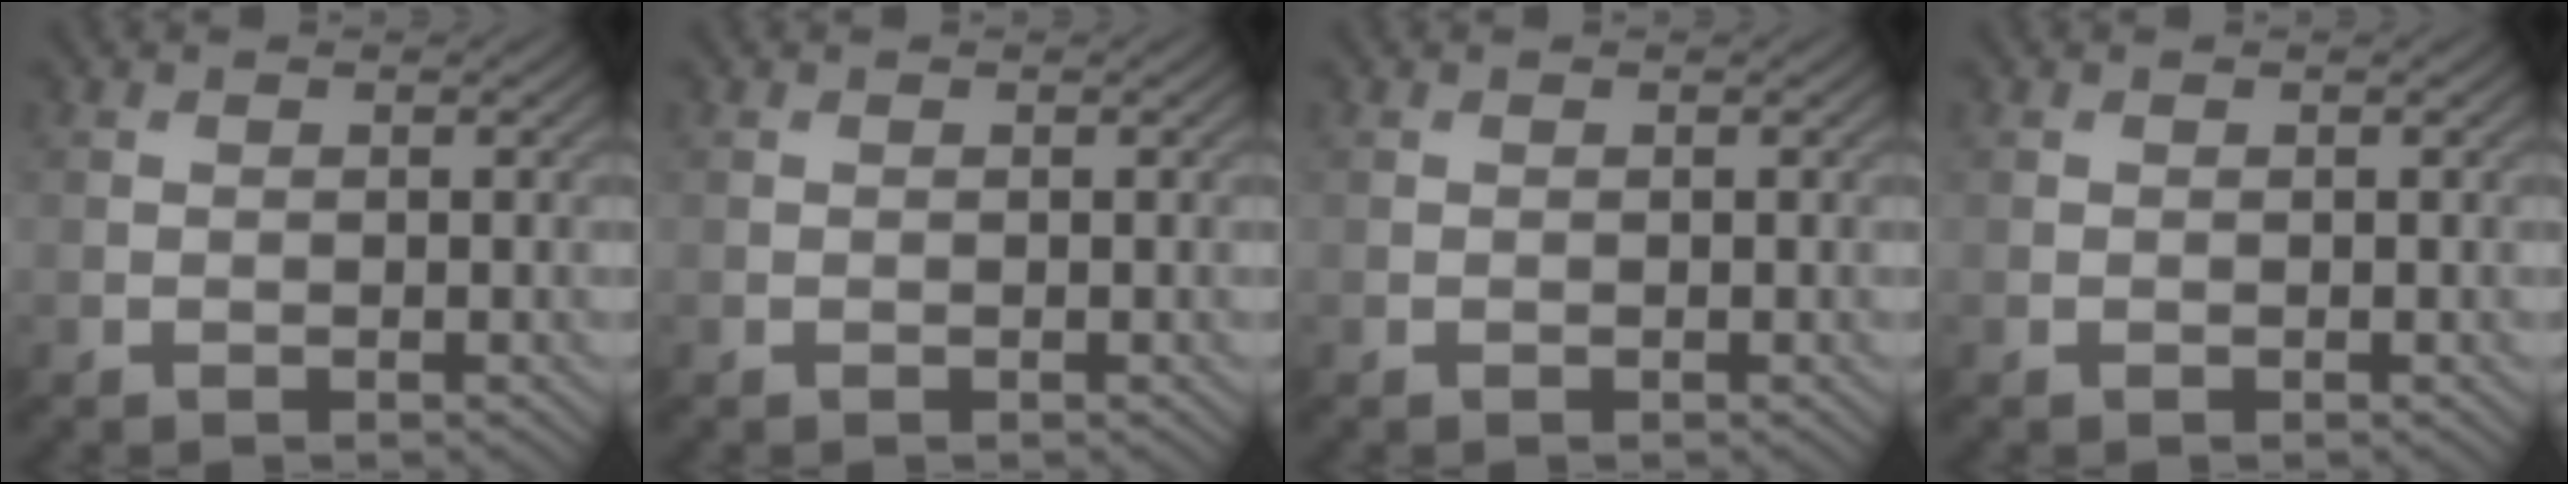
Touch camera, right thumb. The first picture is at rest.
{"total": 0.0}
{"total": 0.0}
{"total": 0.0}